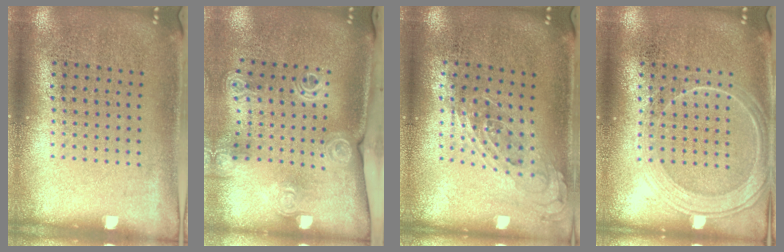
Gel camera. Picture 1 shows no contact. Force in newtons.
{"total": 2.1, "press": 1.6, "slide": 1.3}
{"total": 0.8, "press": 0.8, "slide": 0.3}
{"total": 2.4, "press": 2.4, "slide": 0.4}